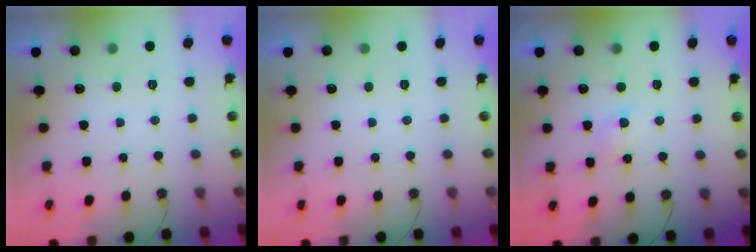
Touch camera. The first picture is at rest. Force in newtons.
{"total": 0.0}
{"total": 2.9, "press": 2.9, "slide": 0.5}